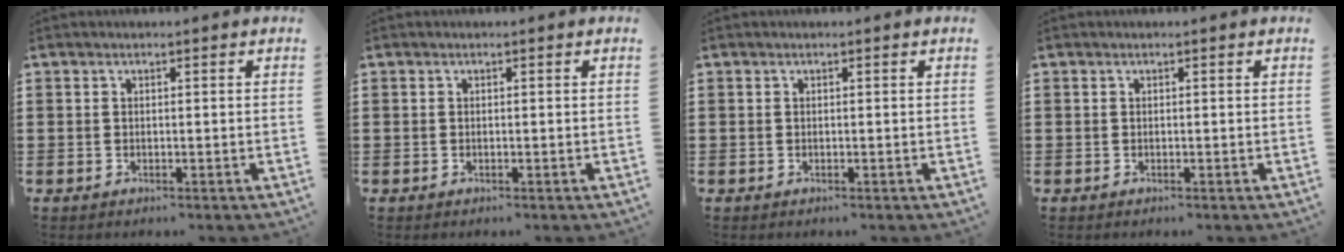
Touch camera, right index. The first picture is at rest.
{"total": 0.0}
{"total": 0.0}
{"total": 0.0}